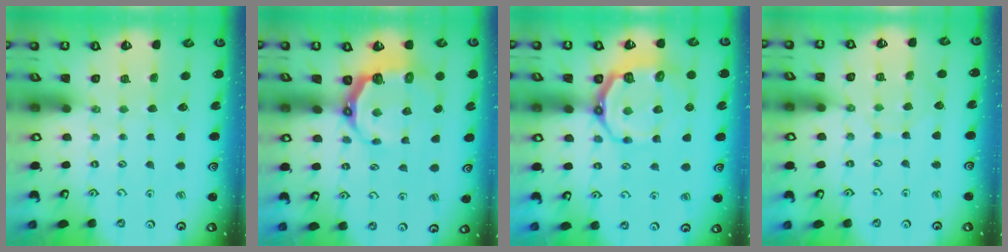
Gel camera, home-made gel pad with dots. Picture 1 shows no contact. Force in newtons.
{"total": 8.7, "press": 7.1, "slide": 5.0}
{"total": 13.3, "press": 12.7, "slide": 3.9}
{"total": 5.7, "press": 5.7, "slide": 0.4}